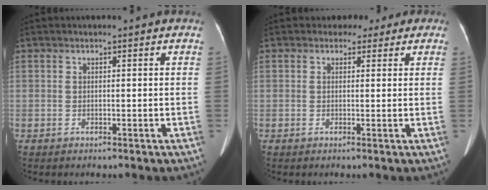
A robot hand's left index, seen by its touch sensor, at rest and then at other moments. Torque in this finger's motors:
{"motor_torque": [0.74, -0.57, 0.08, 0.00]}